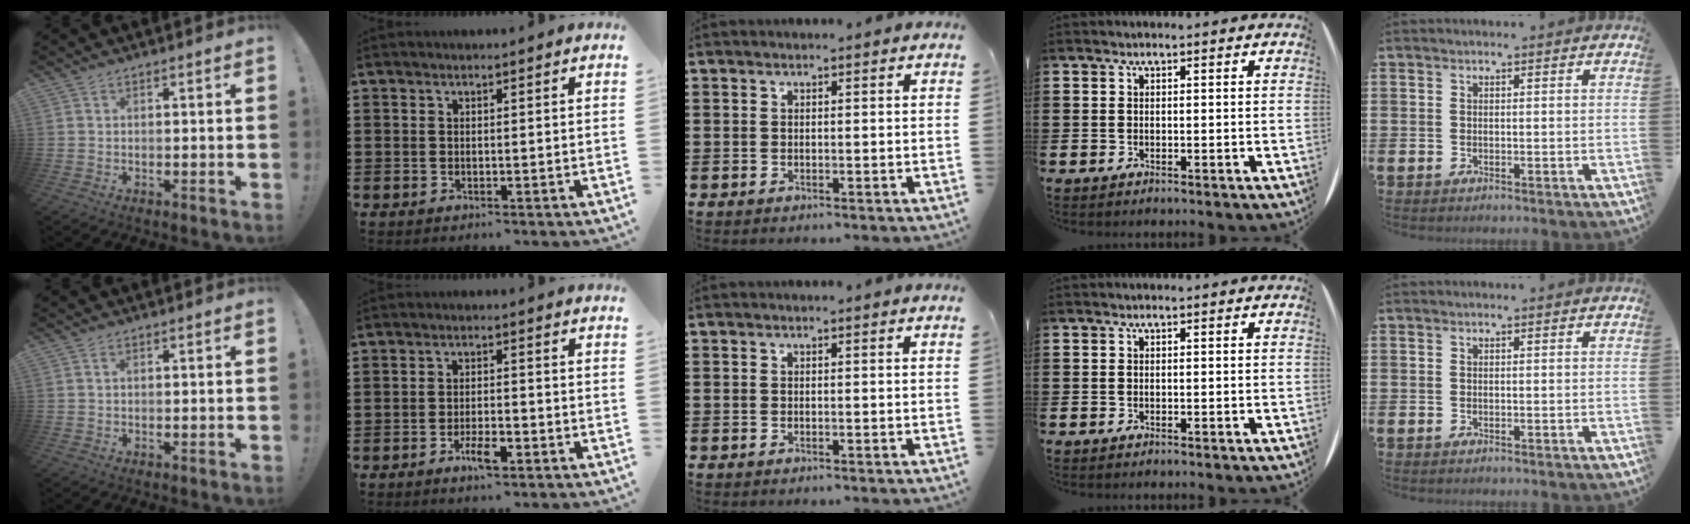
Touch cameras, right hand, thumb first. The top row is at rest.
{"thumb": {"total": 0.6, "force": [0.1, 0.5, 0.3], "torque": [-0.007, 0.003, 0.002]}, "index": {"total": 3.8, "force": [-2.2, 1.0, 2.9], "torque": [-0.061, -0.002, -0.045]}}